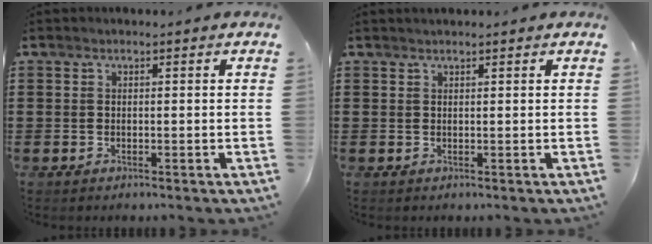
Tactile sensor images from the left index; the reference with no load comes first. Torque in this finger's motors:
{"motor_torque": [0.68, 0.78, 0.03, 0.01]}